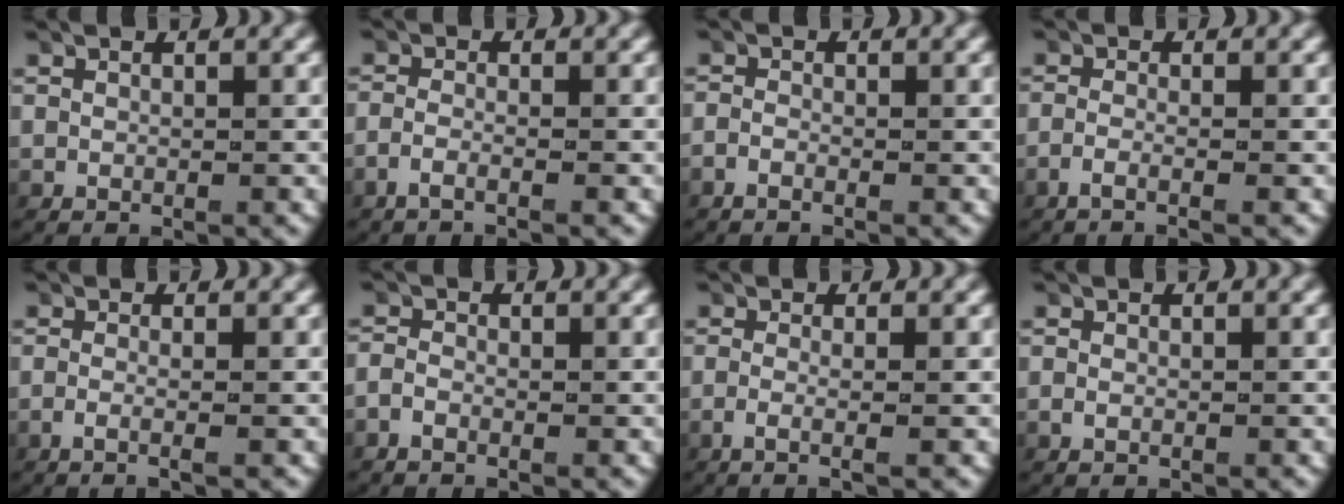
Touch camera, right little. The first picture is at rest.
{"total": 2.3, "force": [-1.8, 0.1, 1.4], "torque": [-0.039, -0.008, -0.031]}
{"total": 1.3, "force": [-1.1, 0.1, 0.6], "torque": [-0.026, -0.006, -0.020]}
{"total": 2.3, "force": [-1.7, -0.2, 1.6], "torque": [-0.041, -0.009, -0.028]}
{"total": 1.7, "force": [-1.1, -0.3, 1.3], "torque": [-0.043, -0.009, -0.016]}
{"total": 1.1, "force": [-0.9, 0.4, 0.5], "torque": [-0.021, -0.007, -0.018]}
{"total": 2.0, "force": [-1.0, -0.3, 1.7], "torque": [-0.052, -0.012, -0.015]}
{"total": 0.5, "force": [-0.4, 0.1, 0.3], "torque": [-0.016, -0.005, -0.003]}